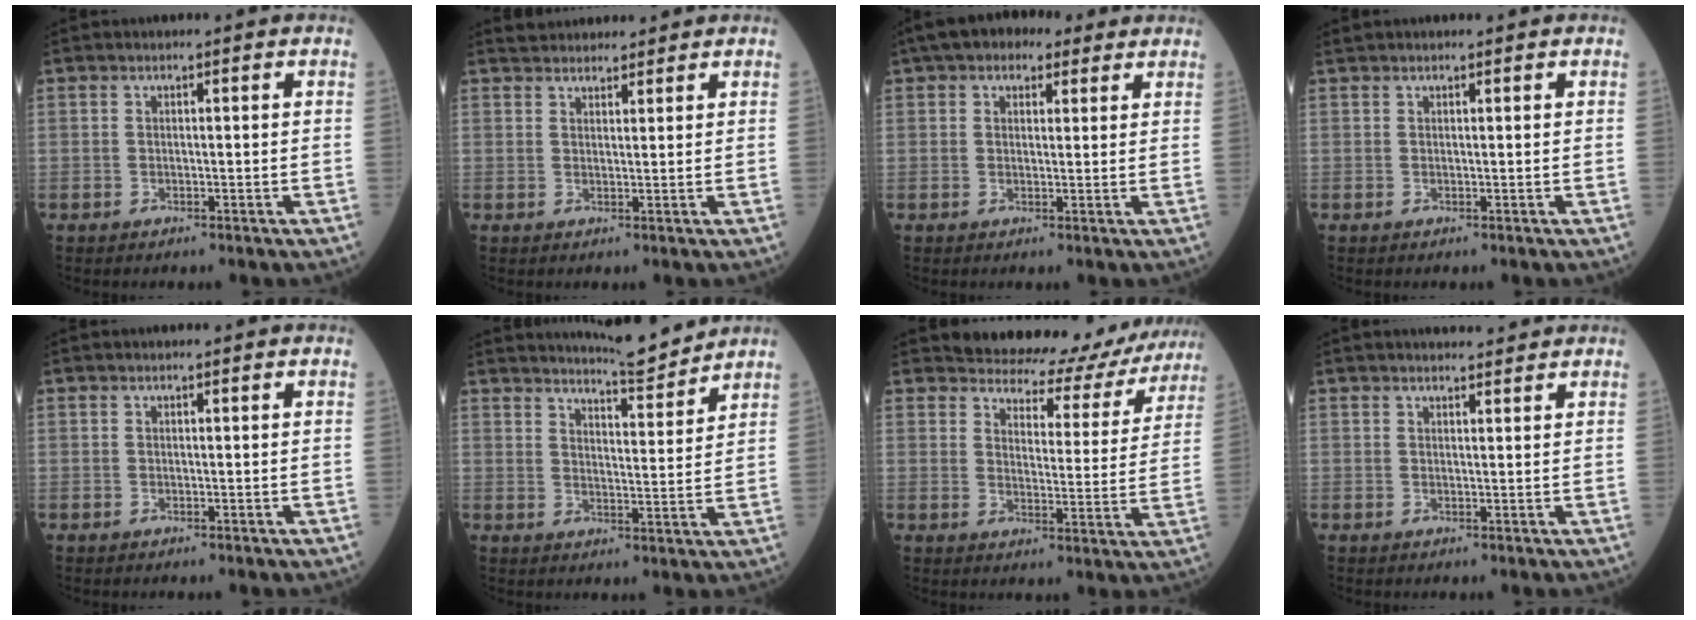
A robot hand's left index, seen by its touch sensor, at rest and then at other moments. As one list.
[{"total": 4.9, "force": [4.7, 1.3, 0.7], "torque": [-0.008, 0.029, 0.072]}, {"total": 6.6, "force": [4.4, 3.6, 3.4], "torque": [-0.052, 0.038, 0.067]}, {"total": 1.1, "force": [1.0, 0.0, 0.2], "torque": [-0.010, 0.015, 0.023]}, {"total": 0.0}, {"total": 8.4, "force": [8.2, -0.3, 1.8], "torque": [-0.039, -0.012, 0.121]}, {"total": 14.9, "force": [14.1, 4.4, 2.2], "torque": [-0.005, -0.030, 0.152]}, {"total": 3.9, "force": [3.7, 0.6, 0.9], "torque": [-0.013, 0.012, 0.049]}]